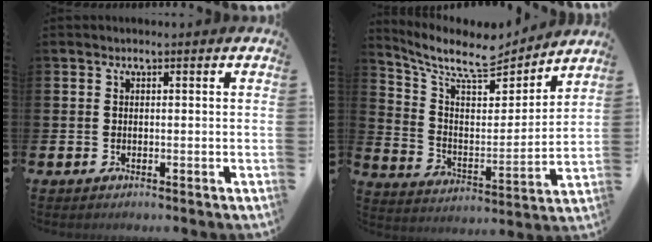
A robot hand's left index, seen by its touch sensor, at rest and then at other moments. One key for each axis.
{"total": 9.1, "fx": 7.8, "fy": 2.8, "fz": 3.8, "tx": -0.108, "ty": -0.052, "tz": 0.132}